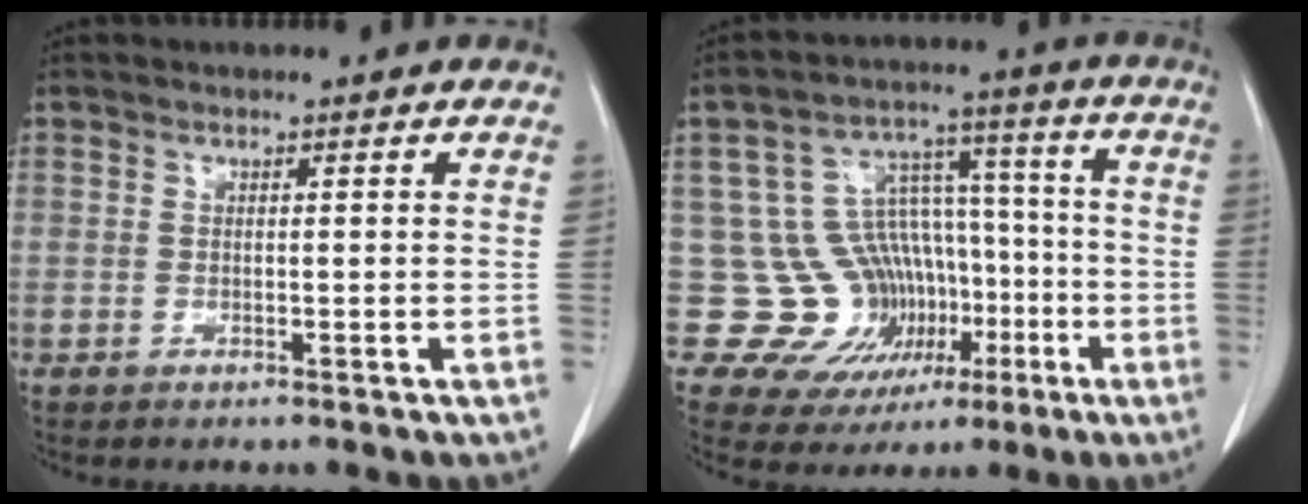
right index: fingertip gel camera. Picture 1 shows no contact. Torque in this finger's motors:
{"motor_torque": [0.07, -0.04, -0.26, -0.16]}